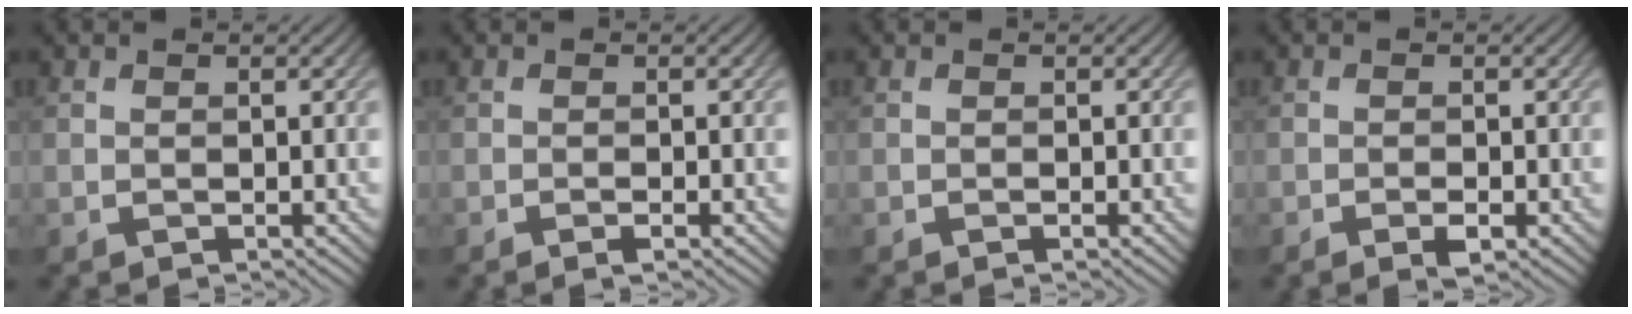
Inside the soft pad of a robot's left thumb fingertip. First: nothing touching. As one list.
[{"total": 1.2, "force": [-0.7, 0.1, 1.0], "torque": [-0.017, 0.001, -0.015]}, {"total": 0.6, "force": [-0.4, 0.0, 0.5], "torque": [-0.009, 0.000, -0.008]}, {"total": 1.8, "force": [-1.0, 0.4, 1.5], "torque": [-0.026, 0.000, -0.018]}]